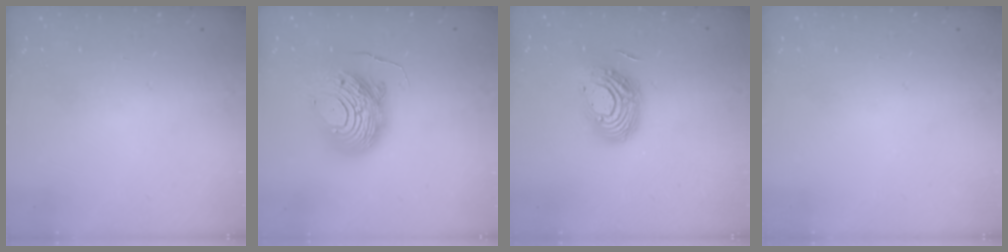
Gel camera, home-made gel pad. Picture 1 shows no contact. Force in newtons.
{"total": 15.4, "press": 15.3, "slide": 1.4}
{"total": 13.3, "press": 13.3, "slide": 1.0}
{"total": 0.0}